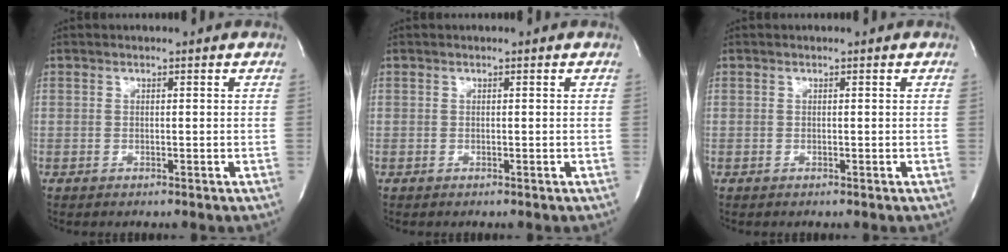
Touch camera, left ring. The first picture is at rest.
{"total": 0.0}
{"total": 0.0}